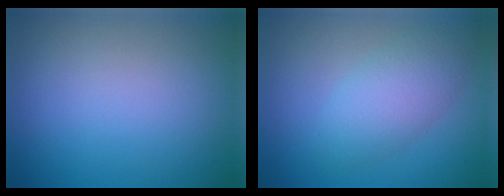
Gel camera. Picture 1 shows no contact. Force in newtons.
{"total": 3.8, "press": 3.7, "slide": 0.3}